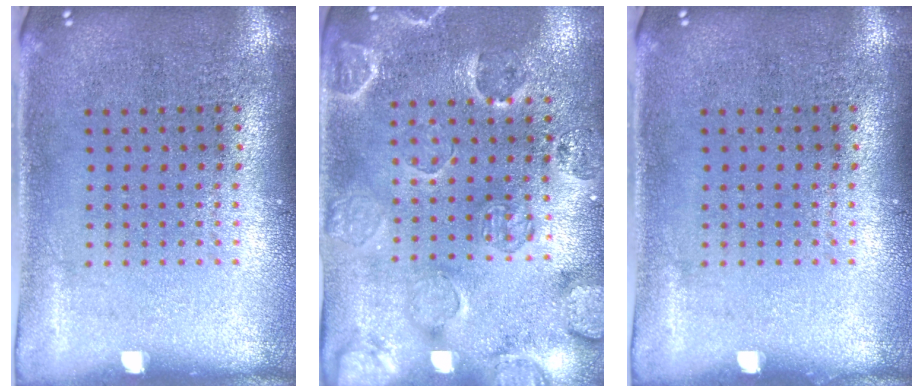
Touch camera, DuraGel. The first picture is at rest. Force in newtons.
{"total": 2.5, "press": 2.1, "slide": 1.4}
{"total": 0.0}